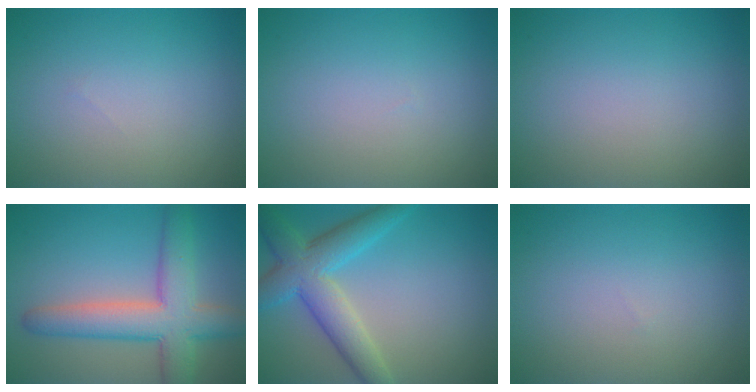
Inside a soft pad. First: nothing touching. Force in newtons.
{"total": 0.0}
{"total": 0.0}
{"total": 7.5, "press": 7.4, "slide": 0.3}
{"total": 6.2, "press": 6.2, "slide": 0.2}
{"total": 0.0}